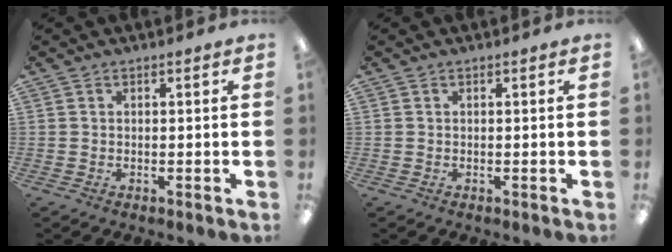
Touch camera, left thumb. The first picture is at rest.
{"total": 0.0}